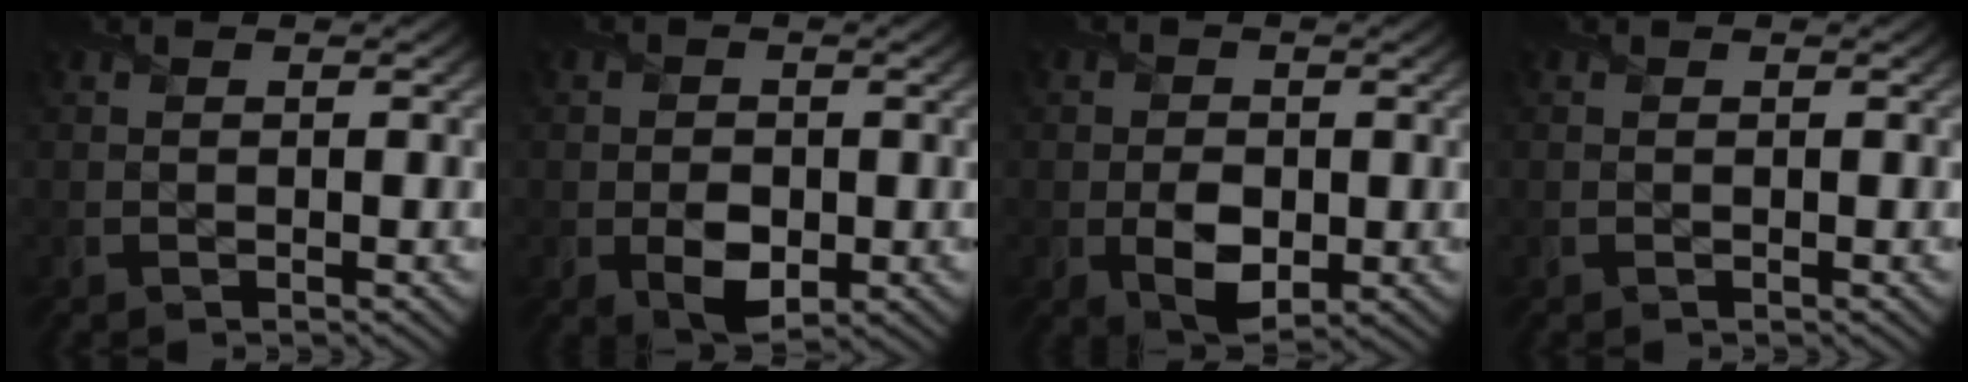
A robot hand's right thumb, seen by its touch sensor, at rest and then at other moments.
{"total": 3.7, "force": [-0.8, 2.9, 2.2], "torque": [-0.042, -0.014, -0.015]}
{"total": 4.3, "force": [-0.7, 3.2, 2.7], "torque": [-0.052, -0.014, -0.015]}
{"total": 0.0}